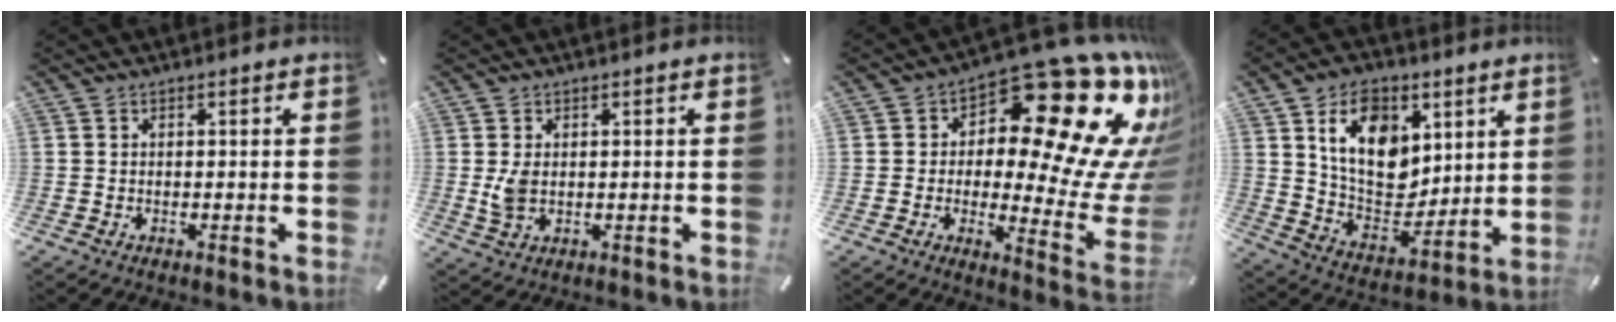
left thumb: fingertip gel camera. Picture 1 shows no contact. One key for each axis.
{"total": 4.3, "fx": 0.3, "fy": 2.9, "fz": 3.2, "tx": -0.067, "ty": -0.004, "tz": 0.003}
{"total": 25.1, "fx": 11.3, "fy": 10.0, "fz": 20.1, "tx": -0.250, "ty": -0.103, "tz": 0.185}
{"total": 14.9, "fx": 6.2, "fy": 10.9, "fz": 8.0, "tx": -0.134, "ty": -0.027, "tz": 0.118}